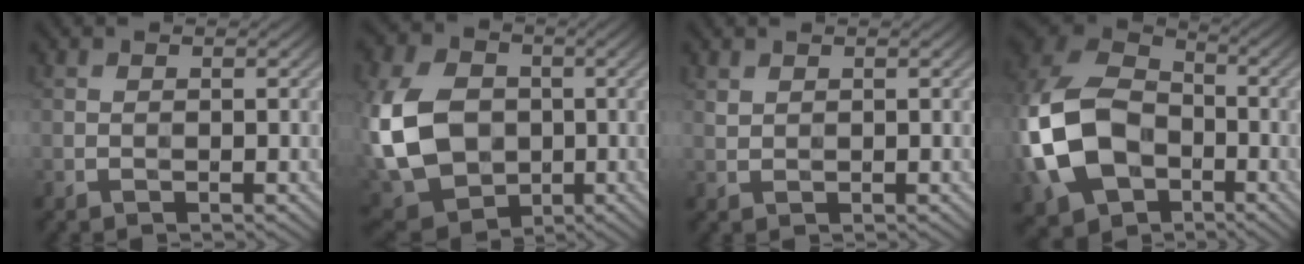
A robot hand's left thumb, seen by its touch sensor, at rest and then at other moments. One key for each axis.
{"total": 15.7, "fx": -1.3, "fy": 12.1, "fz": 9.9, "tx": -0.278, "ty": -0.025, "tz": -0.024}
{"total": 0.8, "fx": 0.7, "fy": 0.4, "fz": 0.3, "tx": -0.012, "ty": -0.002, "tz": 0.017}
{"total": 17.4, "fx": -4.6, "fy": 12.6, "fz": 11.2, "tx": -0.295, "ty": -0.031, "tz": -0.097}